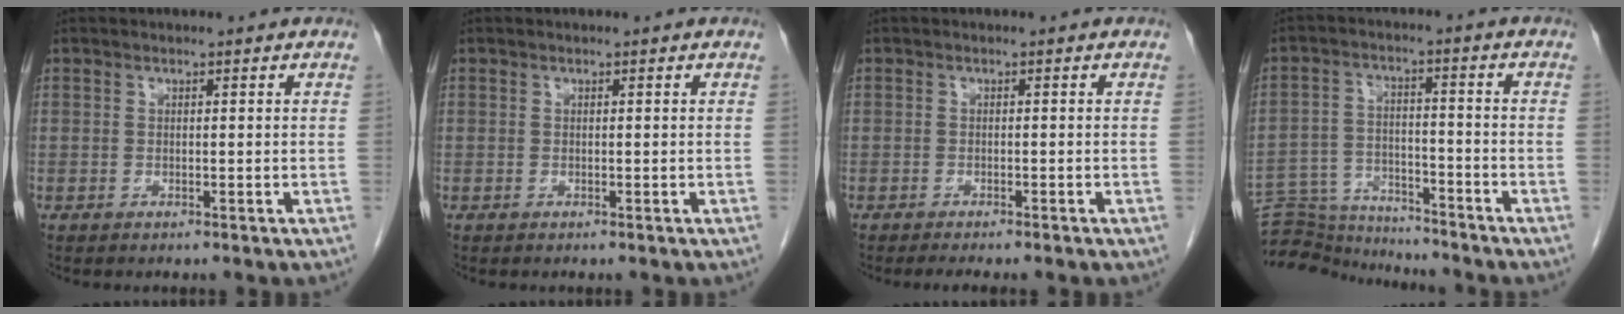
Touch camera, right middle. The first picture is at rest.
{"total": 0.0}
{"total": 4.7, "force": [-3.8, 0.8, 2.6], "torque": [-0.025, -0.007, -0.048]}
{"total": 12.3, "force": [-12.2, 1.5, 1.3], "torque": [-0.023, 0.021, -0.197]}